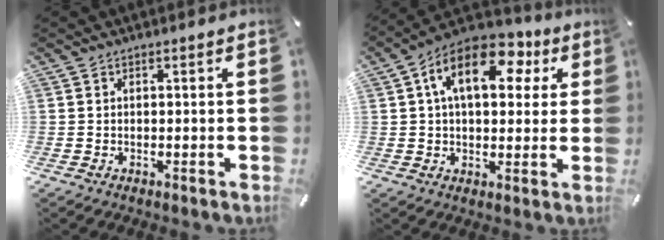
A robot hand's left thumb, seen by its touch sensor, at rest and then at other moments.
{"total": 15.1, "force": [5.5, 8.6, 11.1], "torque": [-0.181, -0.004, 0.090]}